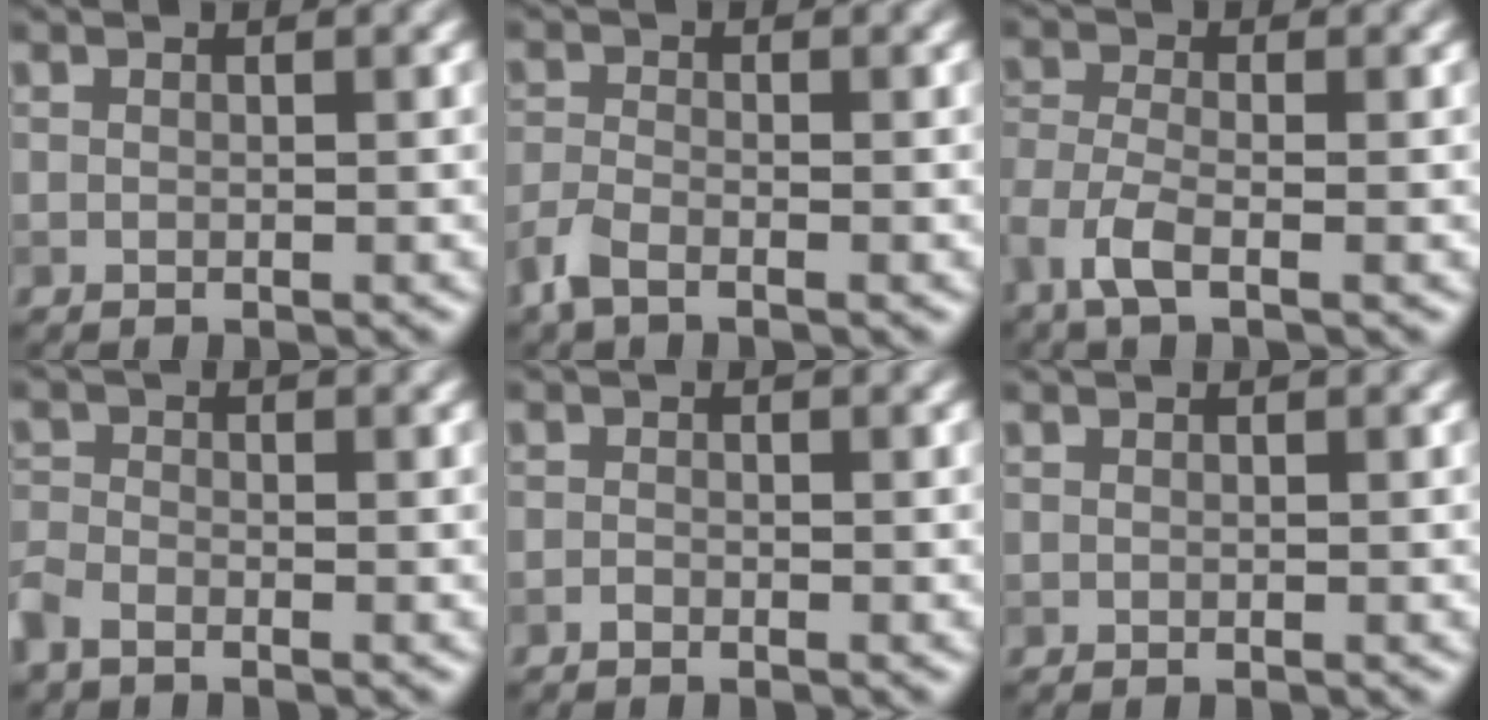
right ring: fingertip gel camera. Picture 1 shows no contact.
{"total": 2.3, "force": [-1.7, 0.8, 1.4], "torque": [-0.037, -0.004, -0.044]}
{"total": 3.5, "force": [-1.9, 1.4, 2.5], "torque": [-0.063, -0.004, -0.049]}
{"total": 2.5, "force": [-1.8, 1.2, 1.2], "torque": [-0.029, -0.003, -0.051]}
{"total": 0.6, "force": [-0.5, 0.2, 0.3], "torque": [-0.003, 0.000, -0.010]}
{"total": 0.0}